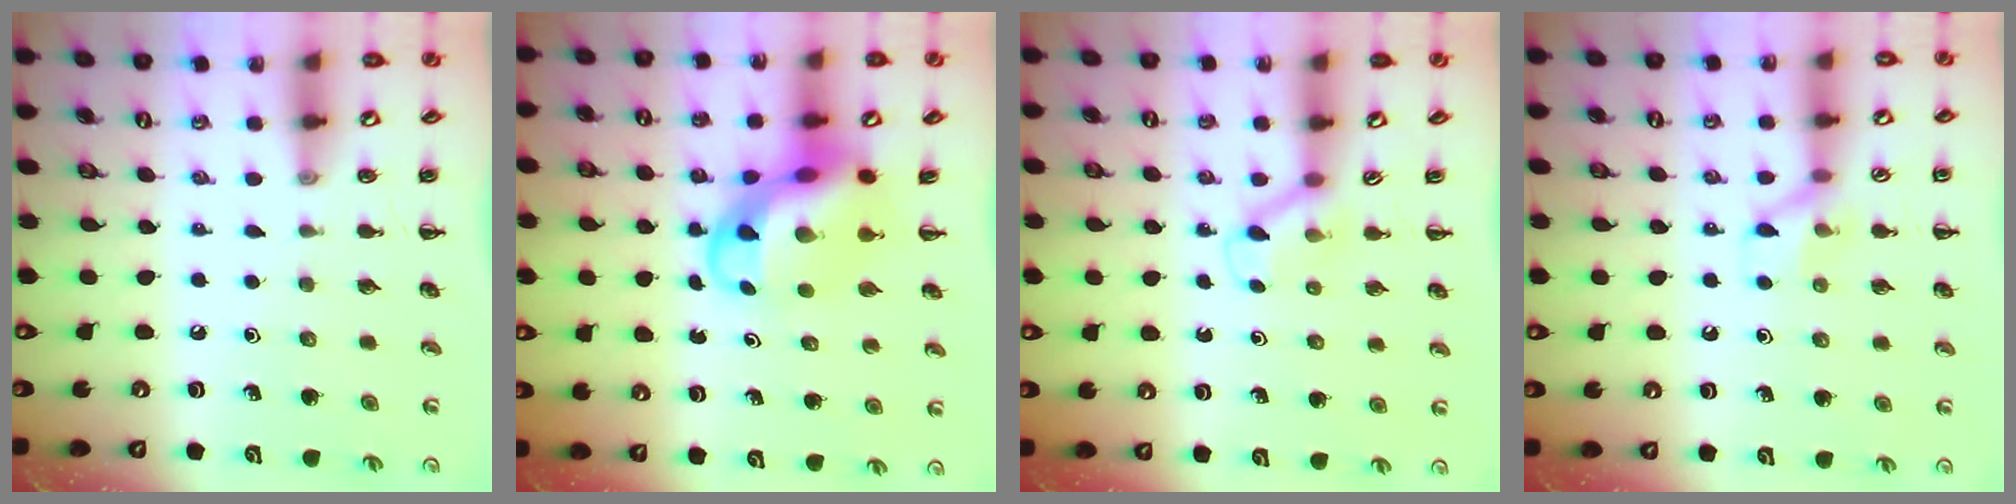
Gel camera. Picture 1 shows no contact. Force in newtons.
{"total": 6.7, "press": 6.4, "slide": 1.8}
{"total": 2.6, "press": 2.4, "slide": 0.9}
{"total": 7.0, "press": 6.9, "slide": 0.7}